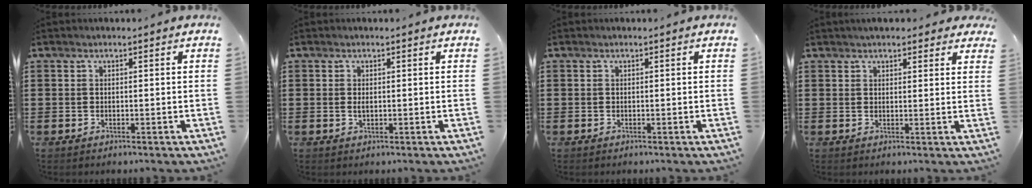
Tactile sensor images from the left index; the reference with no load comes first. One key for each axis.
{"total": 0.8, "fx": 0.1, "fy": 0.3, "fz": 0.8, "tx": -0.016, "ty": 0.001, "tz": 0.000}
{"total": 0.0}
{"total": 2.9, "fx": 2.7, "fy": 0.7, "fz": 0.8, "tx": -0.022, "ty": 0.001, "tz": 0.049}